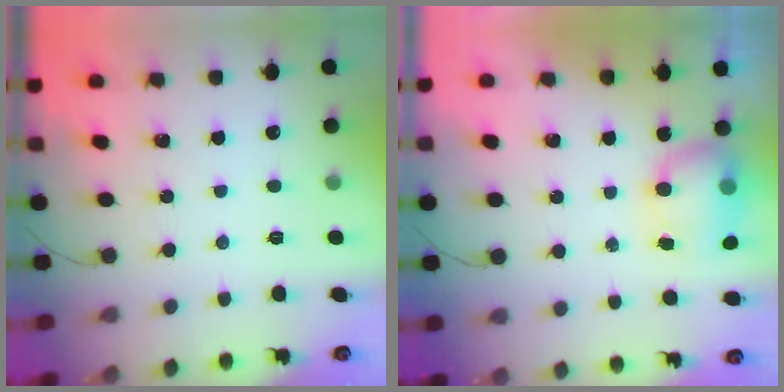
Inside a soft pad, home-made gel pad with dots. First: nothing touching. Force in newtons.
{"total": 8.4, "press": 7.9, "slide": 2.6}